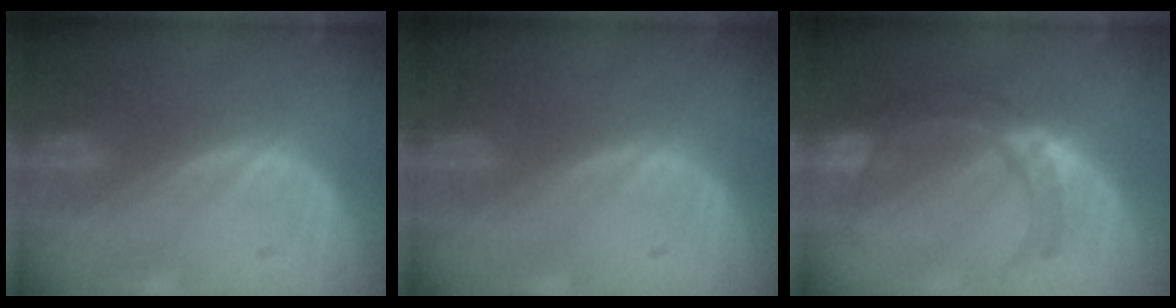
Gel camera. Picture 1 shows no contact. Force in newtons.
{"total": 0.0}
{"total": 7.8, "press": 7.6, "slide": 1.6}